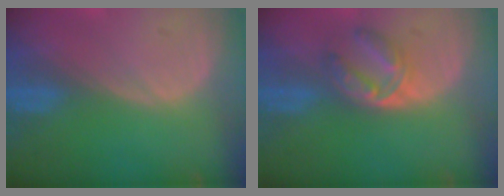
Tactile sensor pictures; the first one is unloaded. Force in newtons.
{"total": 5.4, "press": 5.3, "slide": 1.2}